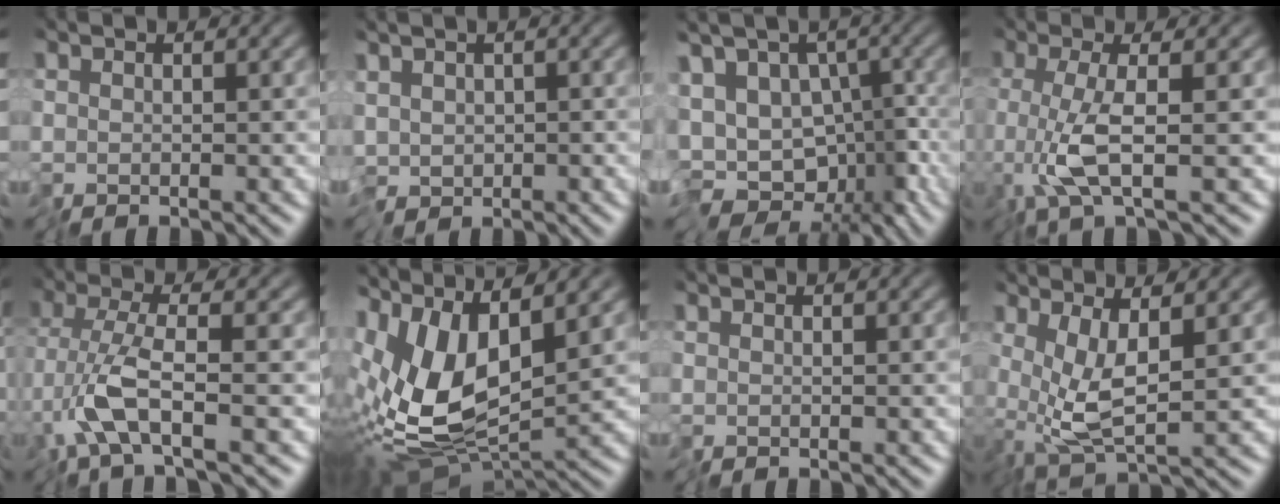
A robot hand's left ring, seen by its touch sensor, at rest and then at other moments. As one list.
[{"total": 2.8, "force": [-0.8, 2.0, 1.8], "torque": [-0.045, -0.004, -0.021]}, {"total": 9.1, "force": [-2.6, 6.5, 5.8], "torque": [-0.075, -0.008, -0.025]}, {"total": 3.7, "force": [-0.7, 0.2, 3.6], "torque": [-0.072, -0.006, -0.019]}, {"total": 4.6, "force": [-2.1, 0.4, 4.1], "torque": [-0.099, -0.001, -0.050]}, {"total": 11.0, "force": [1.3, 4.9, 9.7], "torque": [-0.218, -0.012, 0.025]}, {"total": 0.0}, {"total": 4.4, "force": [0.3, 1.0, 4.3], "torque": [-0.097, -0.009, 0.007]}]